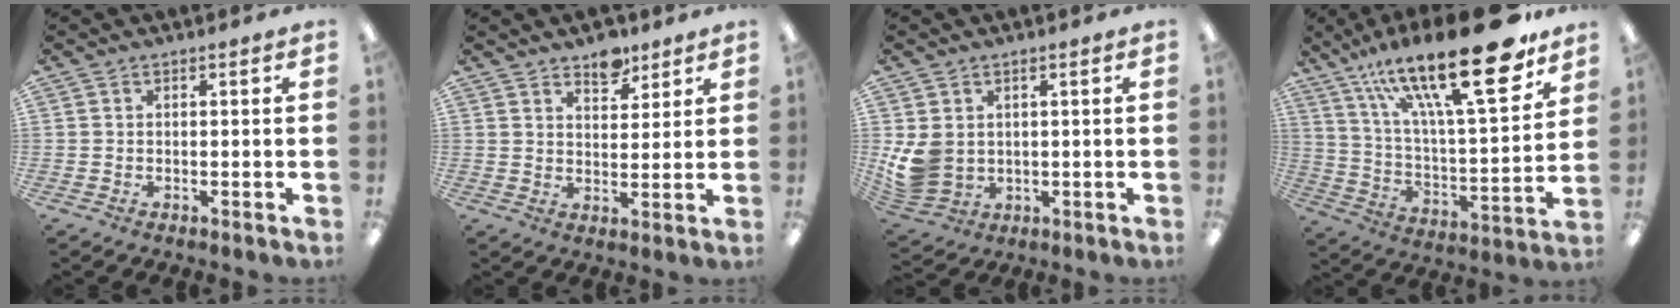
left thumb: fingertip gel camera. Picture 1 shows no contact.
{"total": 6.7, "force": [5.3, 3.4, 2.3], "torque": [-0.010, -0.032, 0.090]}
{"total": 7.9, "force": [1.3, 6.6, 4.3], "torque": [-0.100, -0.004, 0.029]}
{"total": 26.7, "force": [16.8, 7.7, 19.4], "torque": [-0.284, -0.109, 0.267]}